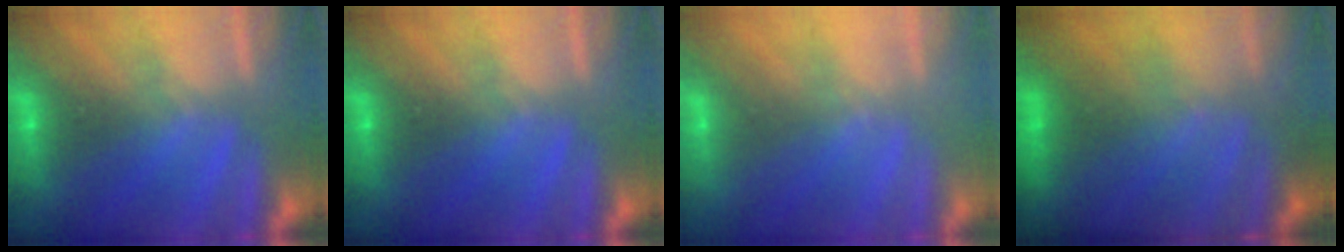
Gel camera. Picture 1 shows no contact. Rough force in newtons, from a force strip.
{"total": 0.0}
{"total": 2.2}
{"total": 5.6}